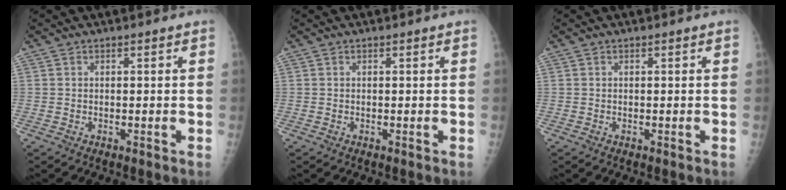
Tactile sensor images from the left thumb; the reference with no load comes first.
{"total": 0.0}
{"total": 0.0}